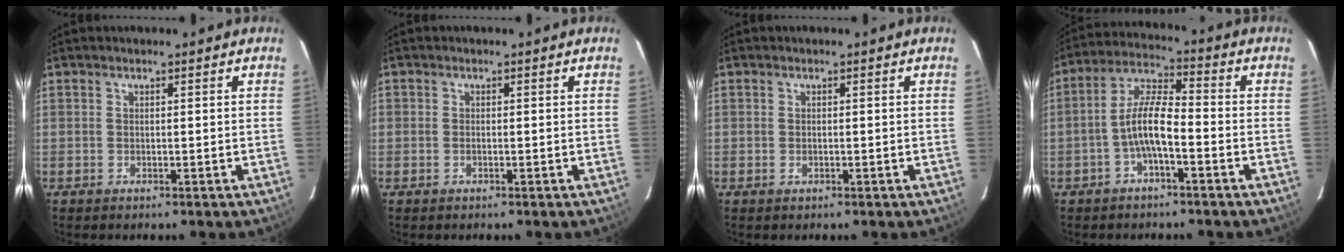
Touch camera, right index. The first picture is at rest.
{"total": 0.7, "force": [-0.2, 0.5, 0.3], "torque": [-0.007, 0.000, -0.005]}
{"total": 0.7, "force": [-0.1, 0.5, 0.5], "torque": [-0.010, 0.000, -0.001]}
{"total": 7.5, "force": [-2.8, 1.9, 6.6], "torque": [-0.141, 0.014, -0.053]}